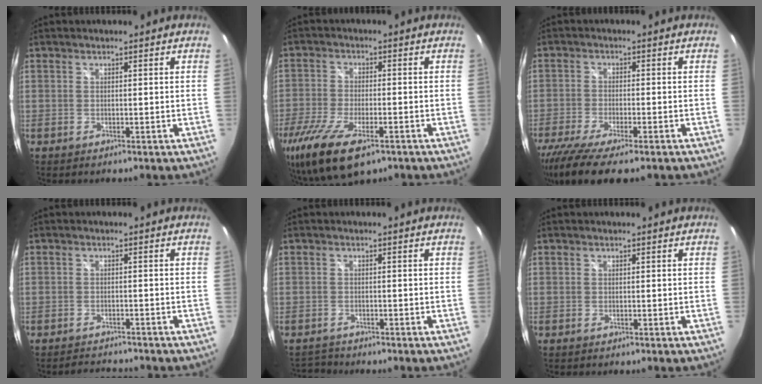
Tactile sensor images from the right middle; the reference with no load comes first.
{"total": 17.2, "force": [-10.4, 6.5, 12.1], "torque": [-0.267, -0.065, -0.179]}
{"total": 11.7, "force": [-8.9, 2.2, 7.3], "torque": [-0.163, -0.049, -0.154]}
{"total": 3.6, "force": [-3.5, 0.8, 0.5], "torque": [-0.017, 0.005, -0.053]}
{"total": 2.1, "force": [-2.0, 0.5, -0.3], "torque": [-0.003, -0.001, -0.038]}
{"total": 0.0}